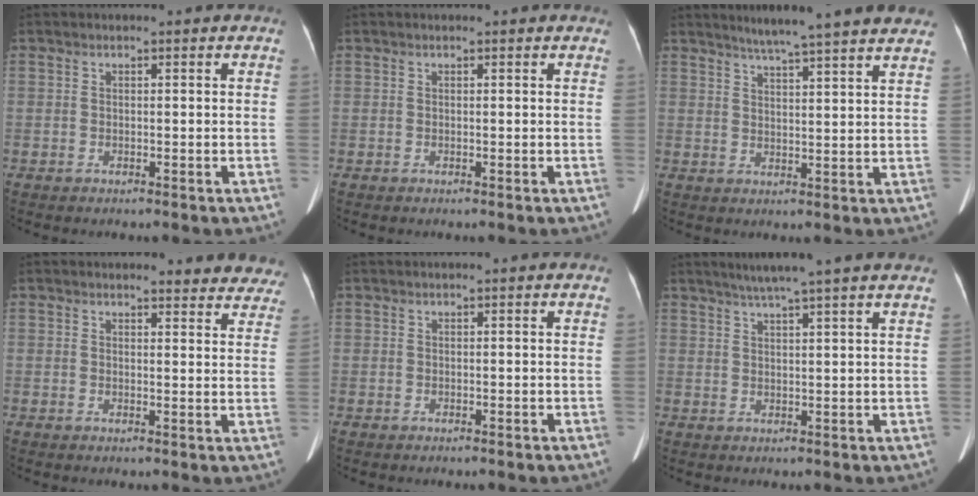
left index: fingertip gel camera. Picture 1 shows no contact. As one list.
[{"total": 1.6, "force": [1.4, 0.4, 0.5], "torque": [-0.012, 0.014, 0.008]}, {"total": 14.9, "force": [13.1, -0.2, 7.1], "torque": [-0.107, 0.003, 0.161]}, {"total": 10.4, "force": [9.9, 2.6, 2.1], "torque": [0.016, -0.019, 0.079]}, {"total": 0.0}, {"total": 7.8, "force": [6.3, -1.3, 4.4], "torque": [-0.066, 0.018, 0.083]}]